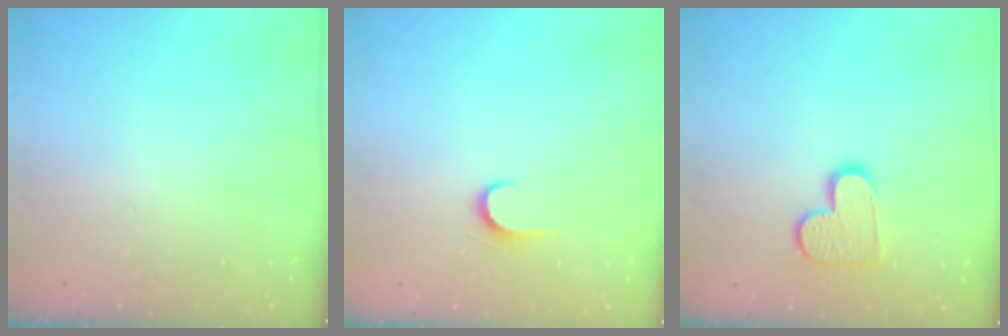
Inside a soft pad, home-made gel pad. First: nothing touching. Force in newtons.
{"total": 6.0, "press": 6.0, "slide": 0.7}
{"total": 10.5, "press": 10.5, "slide": 0.5}